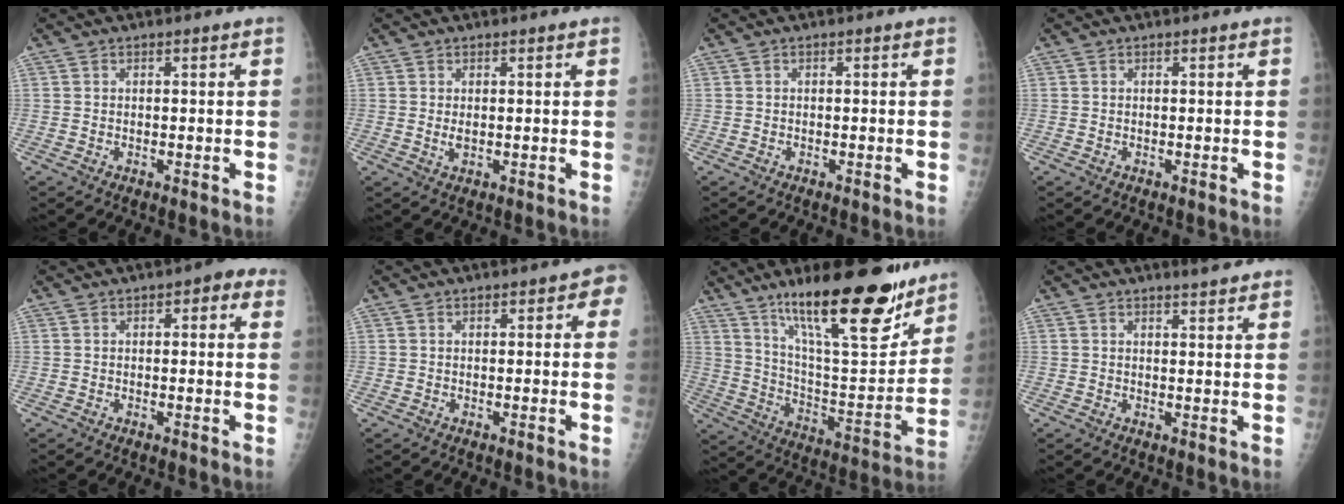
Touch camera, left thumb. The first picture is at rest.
{"total": 1.7, "force": [0.6, 0.8, 1.4], "torque": [-0.024, -0.007, 0.014]}
{"total": 0.0}
{"total": 0.0}
{"total": 4.1, "force": [1.9, 1.8, 3.3], "torque": [-0.023, 0.002, 0.013]}
{"total": 2.6, "force": [0.9, 1.4, 1.9], "torque": [-0.005, 0.003, 0.006]}
{"total": 25.1, "force": [17.1, 6.6, 17.1], "torque": [-0.234, -0.088, 0.283]}
{"total": 3.0, "force": [2.6, 0.4, 1.4], "torque": [-0.015, -0.016, 0.037]}